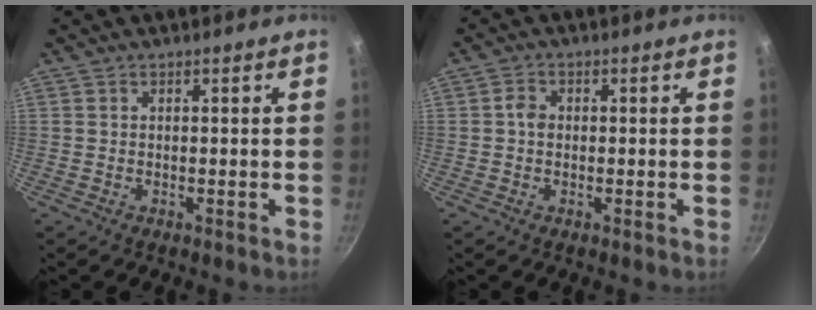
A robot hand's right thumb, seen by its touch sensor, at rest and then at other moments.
{"total": 2.2, "force": [0.0, 1.8, 1.3], "torque": [-0.020, 0.008, -0.003]}